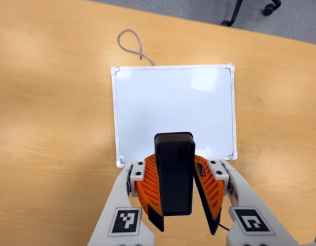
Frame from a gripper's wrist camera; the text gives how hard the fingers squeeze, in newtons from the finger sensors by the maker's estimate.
{"total": 8.2, "left": 8.7, "right": 7.7}